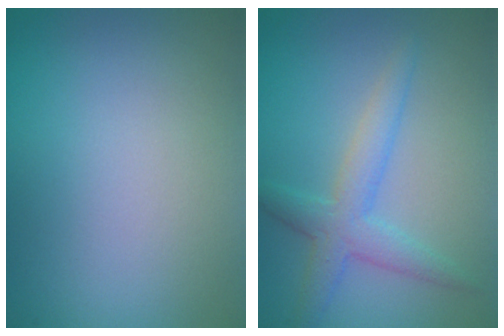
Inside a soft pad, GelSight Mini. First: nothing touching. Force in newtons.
{"total": 3.3, "press": 3.3, "slide": 0.1}